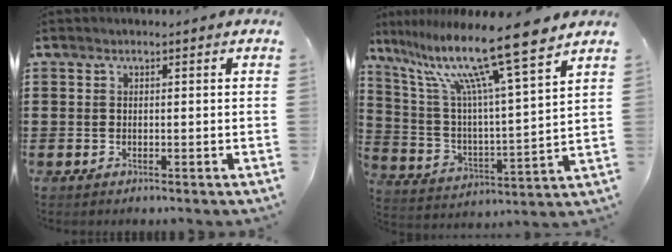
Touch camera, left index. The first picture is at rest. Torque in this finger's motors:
{"motor_torque": [1.01, -1.13, 1.05, 0.21]}